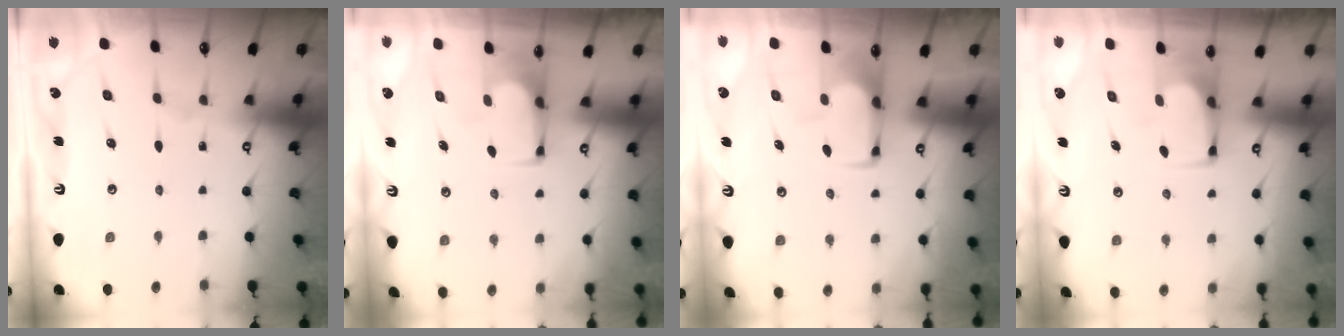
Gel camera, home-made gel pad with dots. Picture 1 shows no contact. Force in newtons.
{"total": 1.7, "press": 1.6, "slide": 0.3}
{"total": 1.9, "press": 1.9, "slide": 0.5}
{"total": 6.2, "press": 6.2, "slide": 0.2}